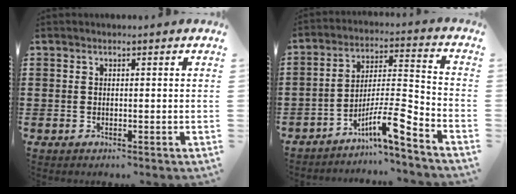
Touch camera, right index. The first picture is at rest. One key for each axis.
{"total": 9.5, "fx": -6.6, "fy": 0.9, "fz": 6.8, "tx": -0.115, "ty": -0.001, "tz": -0.126}